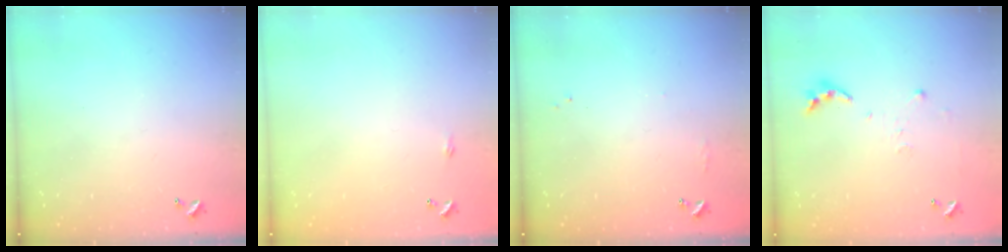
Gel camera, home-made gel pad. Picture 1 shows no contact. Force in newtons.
{"total": 2.2, "press": 2.1, "slide": 0.4}
{"total": 4.3, "press": 4.3, "slide": 0.6}
{"total": 6.3, "press": 6.3, "slide": 0.6}